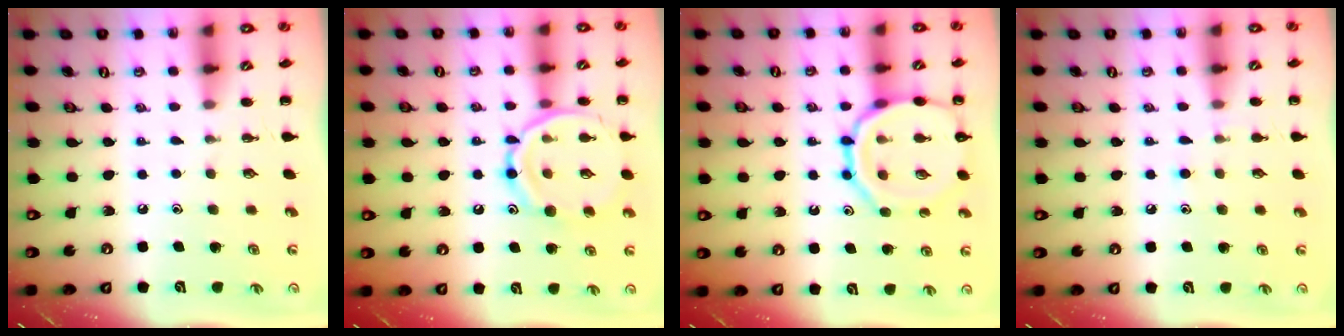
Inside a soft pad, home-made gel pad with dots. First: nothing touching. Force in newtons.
{"total": 16.0, "press": 15.9, "slide": 1.3}
{"total": 15.2, "press": 15.1, "slide": 1.3}
{"total": 6.0, "press": 5.6, "slide": 2.2}